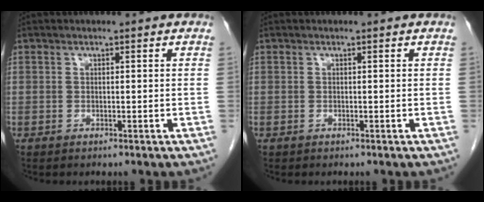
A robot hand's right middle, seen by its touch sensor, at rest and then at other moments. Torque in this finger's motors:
{"motor_torque": [-0.24, -0.24, -0.07, -0.01]}